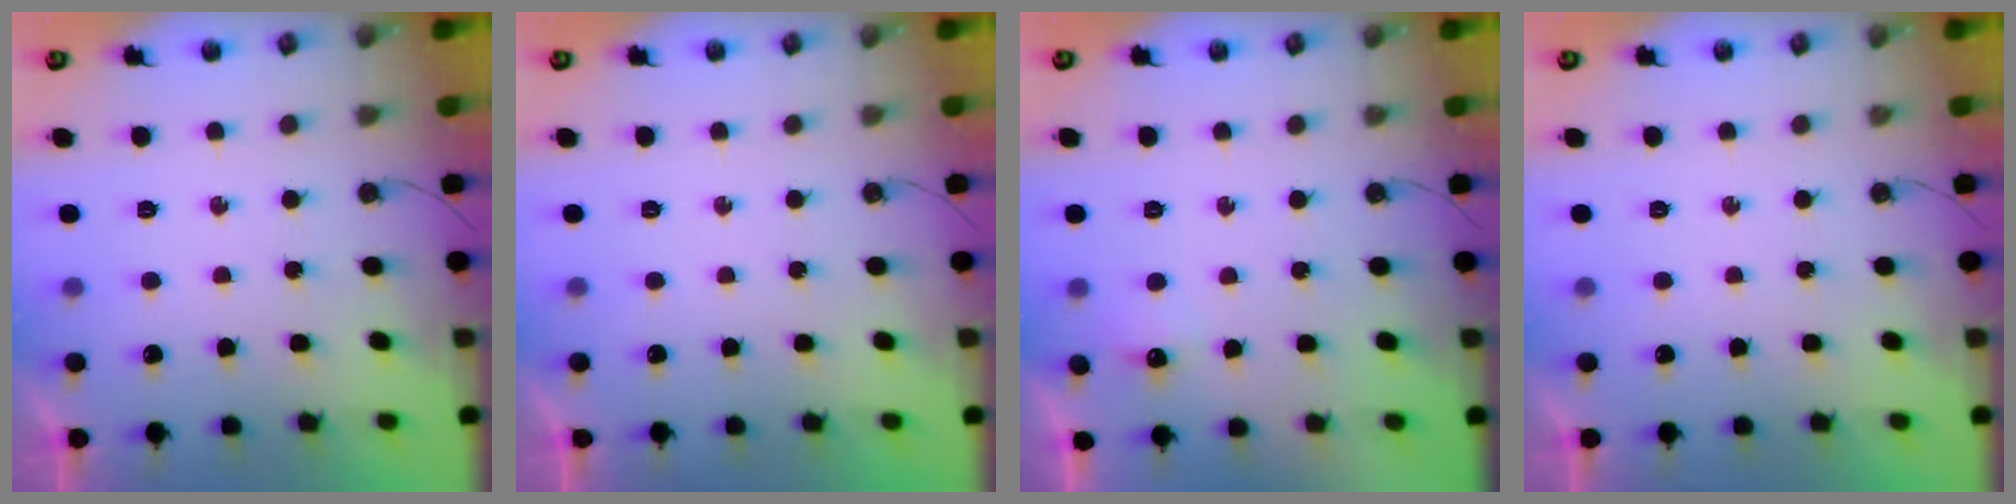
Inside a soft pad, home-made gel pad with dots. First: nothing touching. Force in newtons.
{"total": 0.0}
{"total": 5.1, "press": 5.1, "slide": 0.7}
{"total": 0.0}